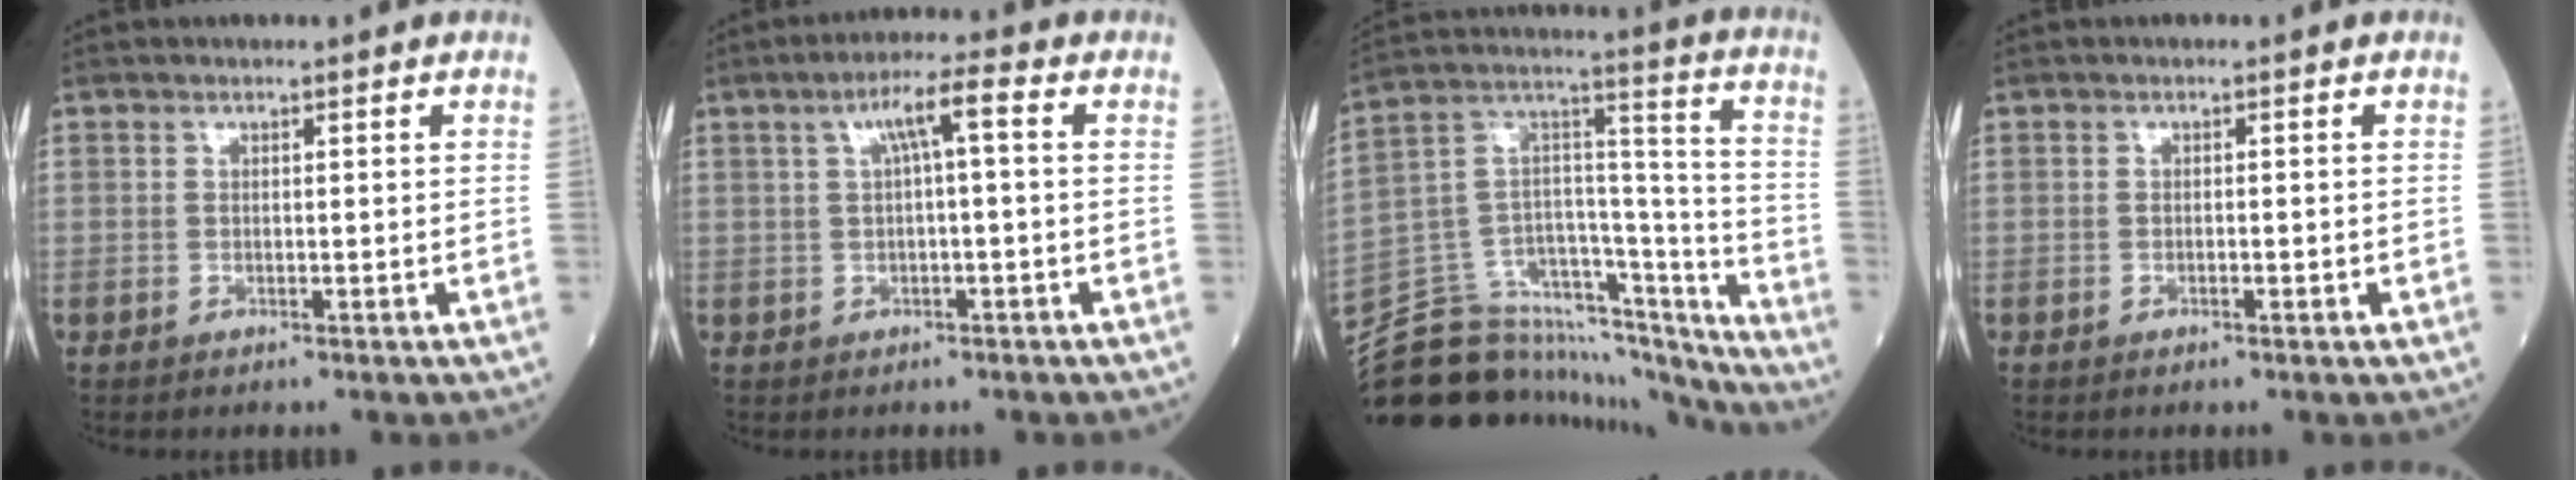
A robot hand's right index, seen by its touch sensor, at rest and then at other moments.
{"total": 4.9, "force": [1.1, 0.3, 4.7], "torque": [-0.084, 0.018, 0.020]}
{"total": 27.9, "force": [-25.8, 7.1, 8.1], "torque": [-0.150, 0.055, -0.393]}
{"total": 1.0, "force": [-0.4, 0.2, 0.9], "torque": [-0.018, 0.000, -0.007]}